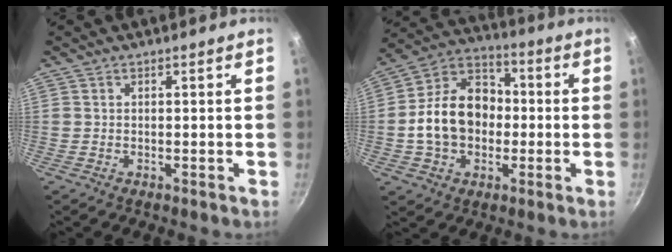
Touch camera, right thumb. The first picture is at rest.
{"total": 15.6, "force": [-1.3, 11.8, 10.1], "torque": [-0.141, 0.039, -0.035]}